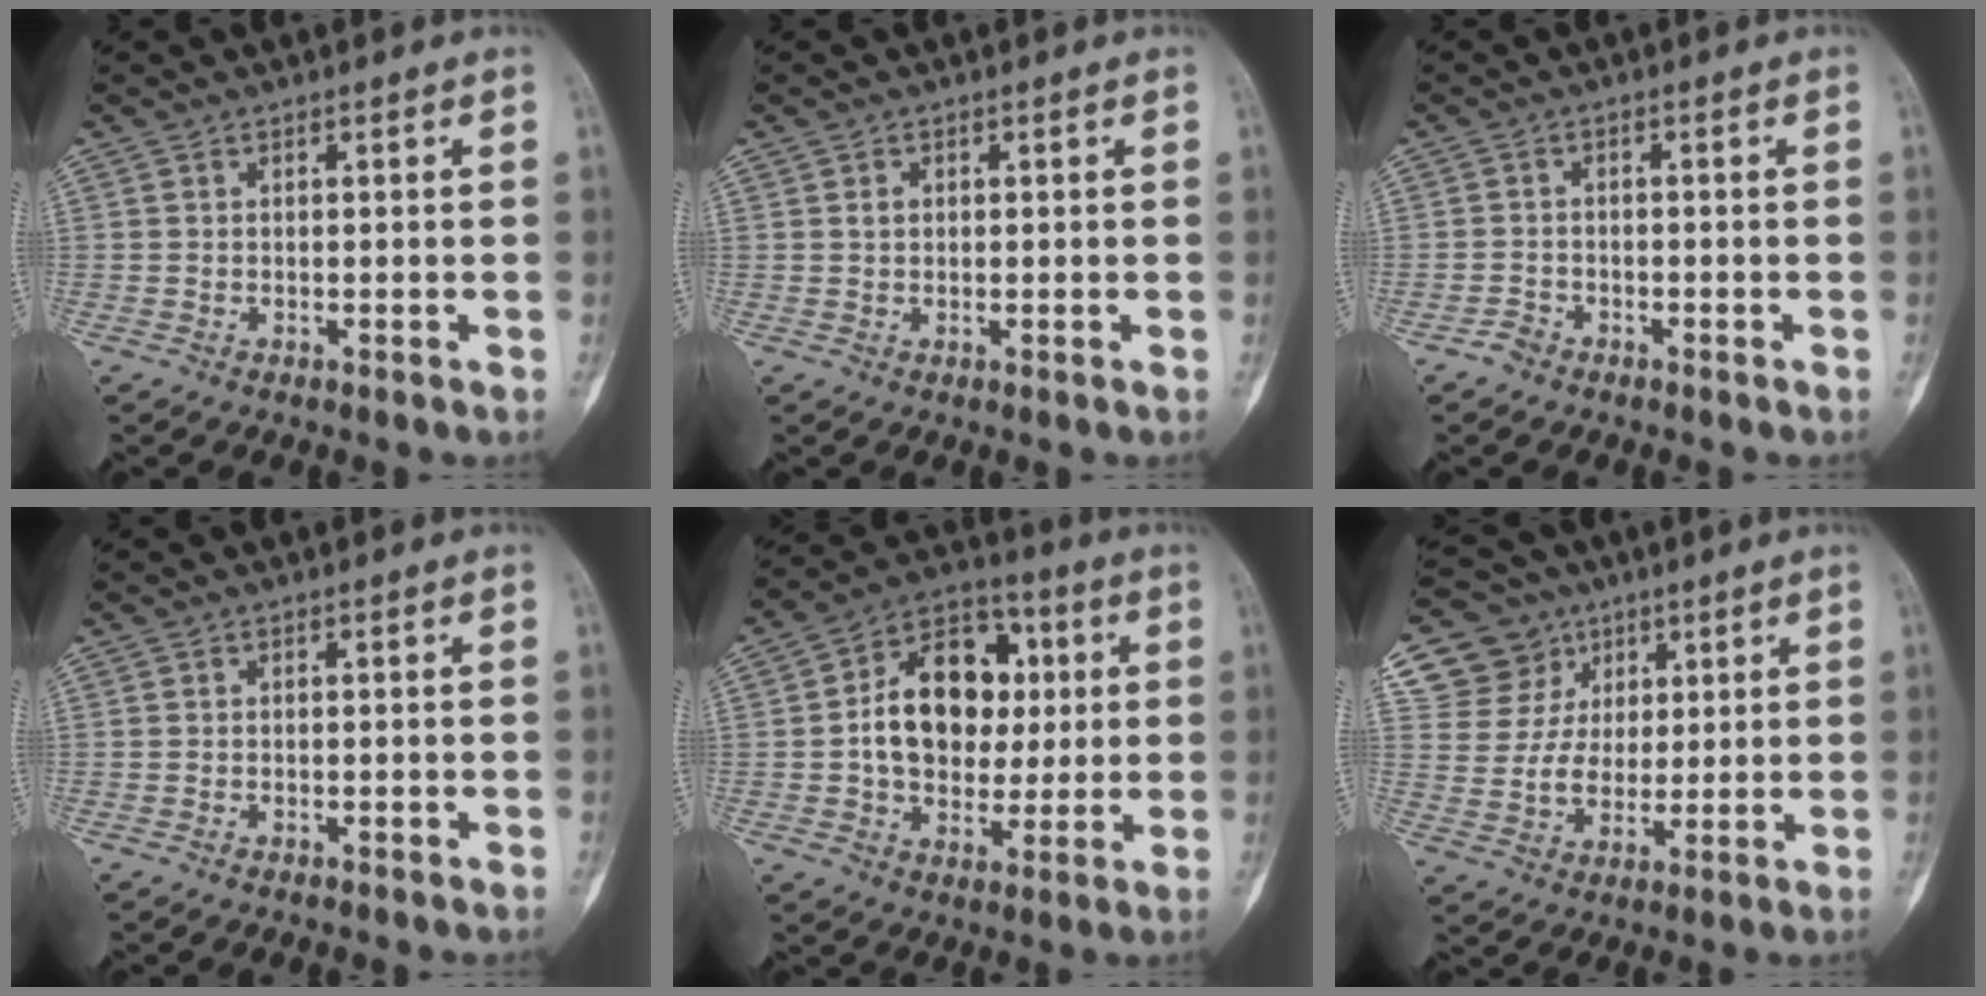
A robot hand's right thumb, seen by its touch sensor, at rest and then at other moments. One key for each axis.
{"total": 1.2, "fx": 0.3, "fy": 1.0, "fz": 0.6, "tx": -0.007, "ty": 0.002, "tz": 0.006}
{"total": 1.8, "fx": -1.4, "fy": 1.0, "fz": 0.3, "tx": -0.007, "ty": 0.009, "tz": -0.028}
{"total": 0.8, "fx": -0.6, "fy": 0.2, "fz": 0.4, "tx": -0.011, "ty": 0.005, "tz": -0.007}
{"total": 17.0, "fx": 1.5, "fy": 12.3, "fz": 11.6, "tx": -0.143, "ty": 0.022, "tz": 0.022}
{"total": 13.1, "fx": 6.2, "fy": 11.2, "fz": 2.8, "tx": -0.016, "ty": -0.013, "tz": 0.120}